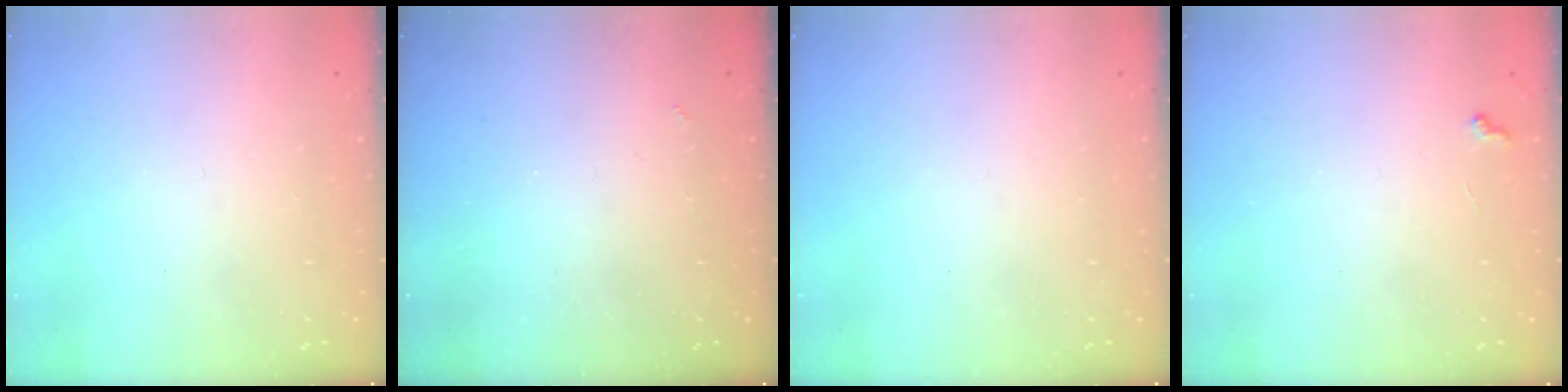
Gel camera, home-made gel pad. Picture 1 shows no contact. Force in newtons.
{"total": 1.9, "press": 1.8, "slide": 0.4}
{"total": 0.0}
{"total": 4.8, "press": 4.8, "slide": 0.5}